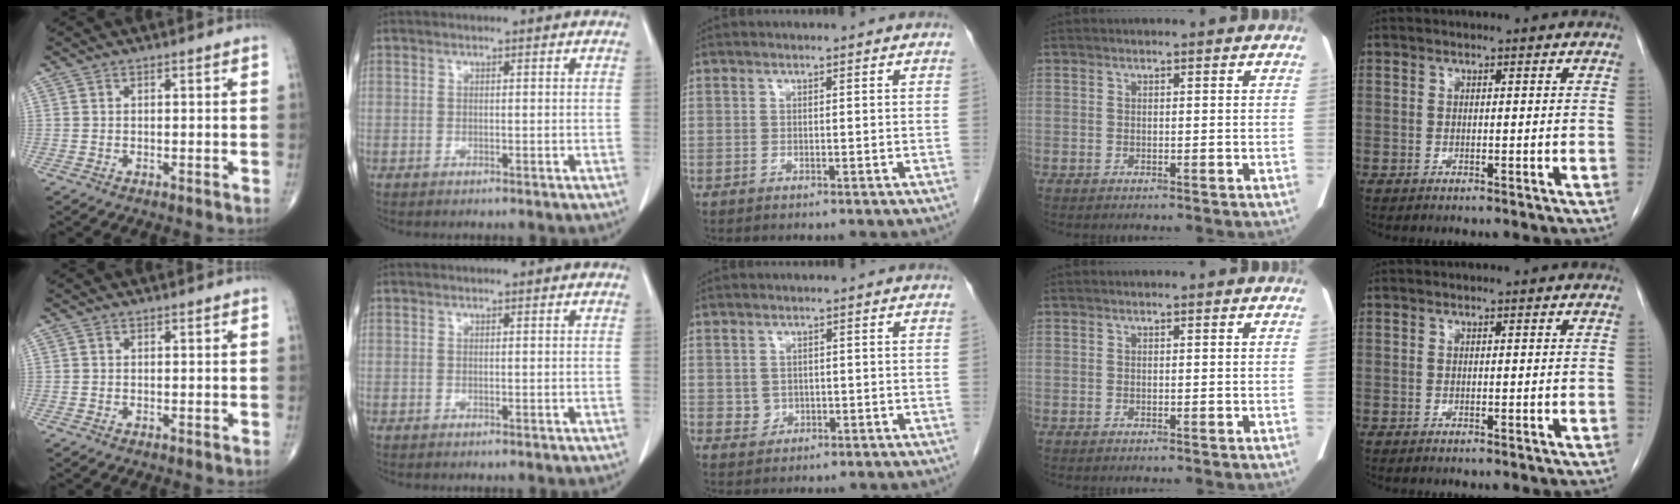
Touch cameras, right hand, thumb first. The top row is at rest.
{"middle": {"total": 1.6, "force": [0.0, 1.5, 0.6], "torque": [-0.014, -0.001, 0.006]}}